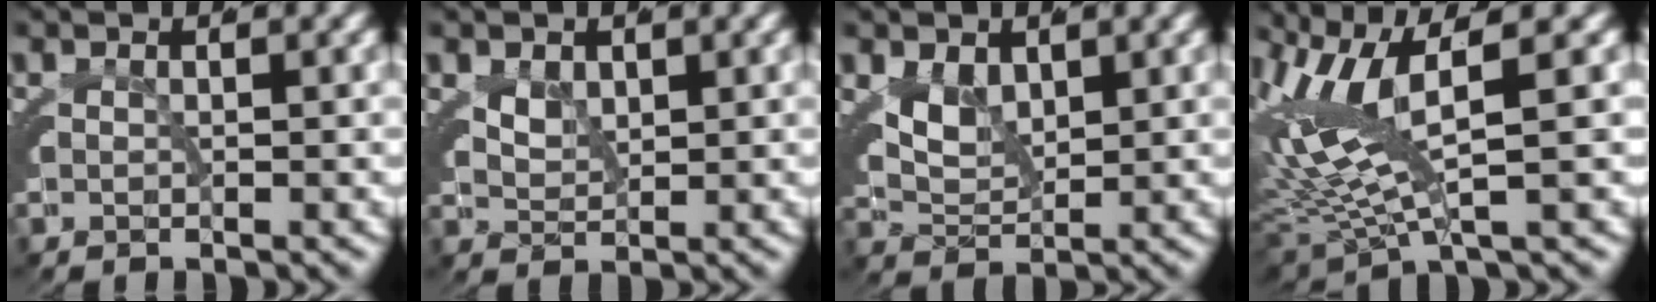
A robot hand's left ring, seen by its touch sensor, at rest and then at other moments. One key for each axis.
{"total": 2.2, "fx": 1.4, "fy": 1.1, "fz": 1.3, "tx": -0.034, "ty": -0.016, "tz": 0.036}
{"total": 3.9, "fx": 1.5, "fy": 2.5, "fz": 2.6, "tx": -0.064, "ty": -0.016, "tz": 0.038}
{"total": 7.1, "fx": 2.0, "fy": 2.6, "fz": 6.3, "tx": -0.123, "ty": 0.012, "tz": 0.035}